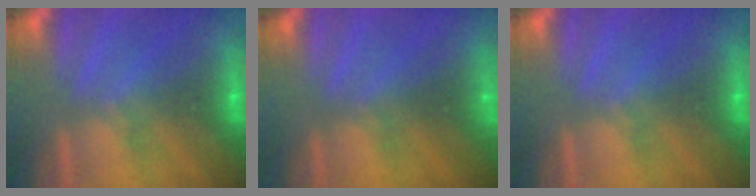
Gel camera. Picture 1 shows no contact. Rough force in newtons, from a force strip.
{"total": 4.4}
{"total": 0.0}